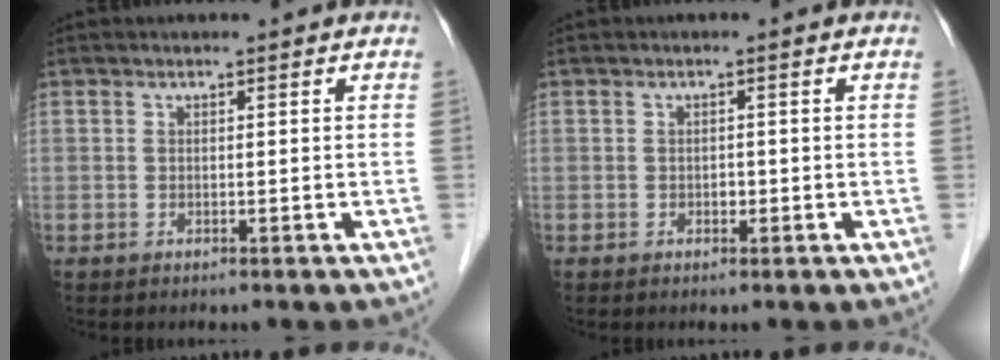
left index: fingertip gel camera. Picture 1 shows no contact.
{"total": 0.9, "force": [-0.3, 0.6, 0.6], "torque": [-0.010, 0.002, -0.005]}